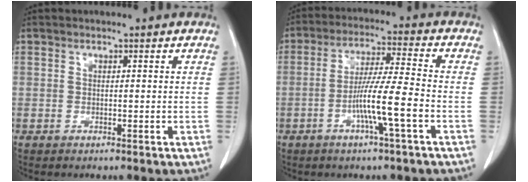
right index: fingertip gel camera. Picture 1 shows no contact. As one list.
[{"total": 9.0, "force": [-3.1, -0.6, 8.4], "torque": [-0.156, 0.000, -0.059]}]